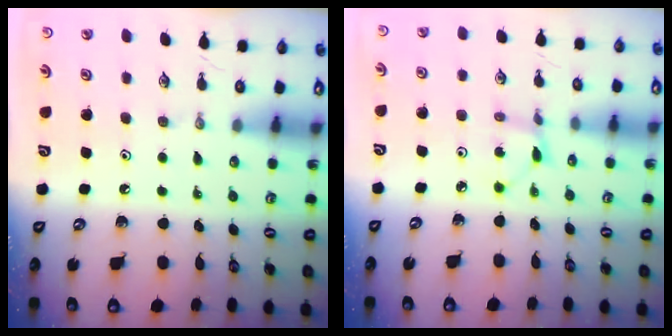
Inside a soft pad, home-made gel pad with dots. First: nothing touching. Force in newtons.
{"total": 1.9, "press": 1.9, "slide": 0.3}